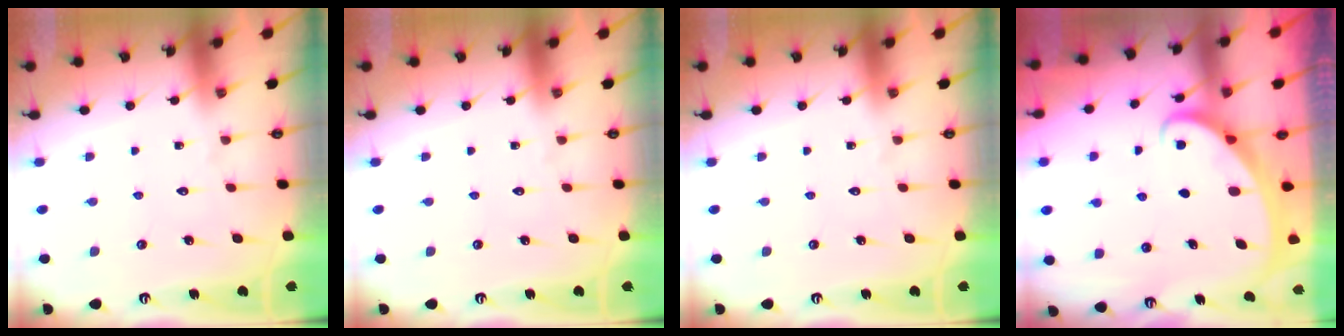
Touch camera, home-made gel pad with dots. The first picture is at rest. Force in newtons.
{"total": 0.0}
{"total": 0.0}
{"total": 2.0, "press": 2.0, "slide": 0.4}